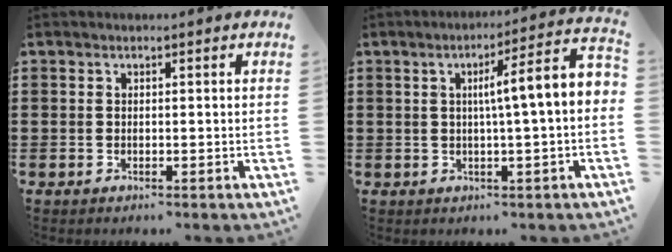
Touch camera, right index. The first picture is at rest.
{"total": 6.4, "force": [0.1, -0.2, 6.4], "torque": [-0.112, -0.012, -0.010]}